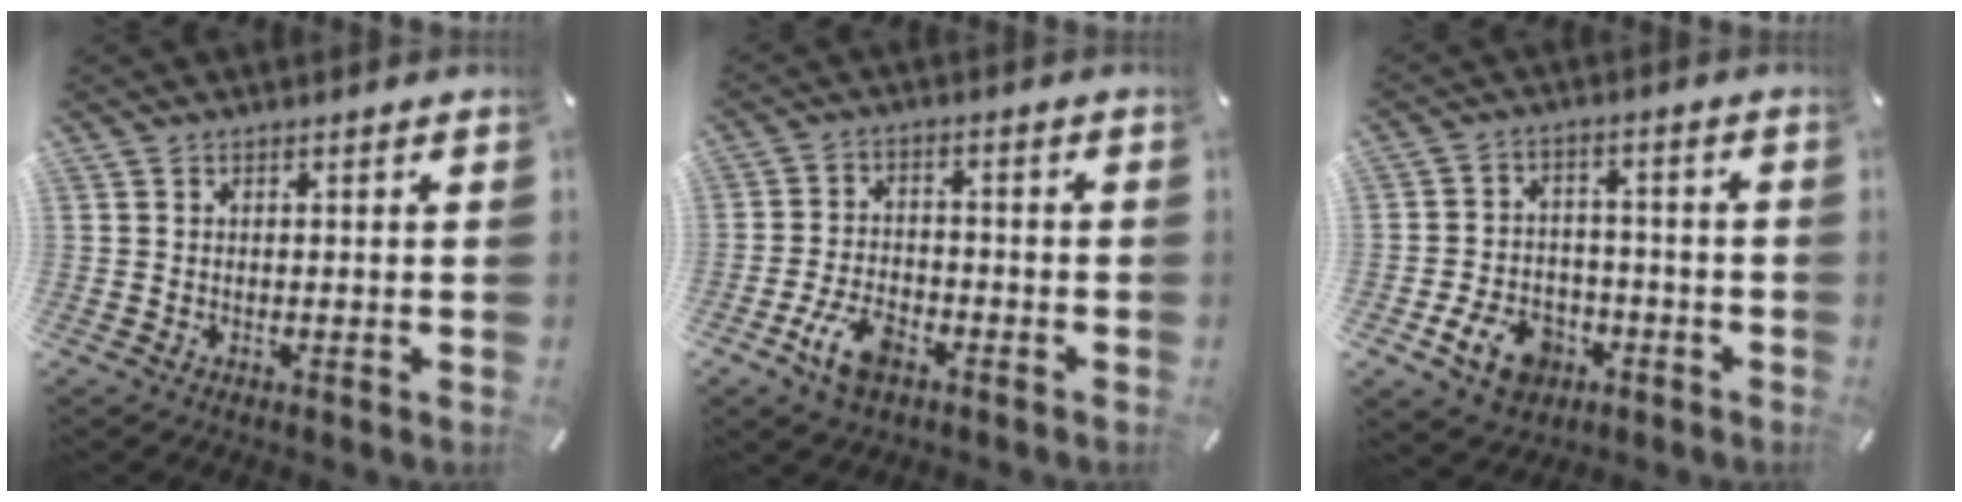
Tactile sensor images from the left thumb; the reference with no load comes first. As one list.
[{"total": 8.5, "force": [-4.6, 4.8, 5.4], "torque": [-0.118, 0.016, -0.084]}, {"total": 10.4, "force": [-4.9, 7.6, 5.3], "torque": [-0.108, 0.028, -0.086]}]